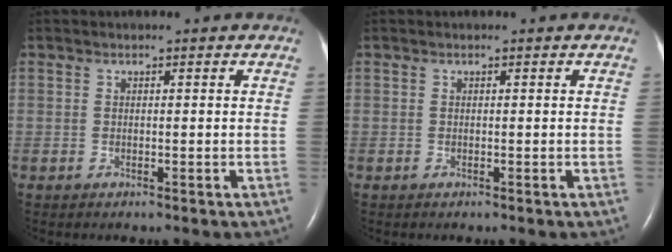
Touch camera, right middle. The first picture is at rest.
{"total": 0.0}